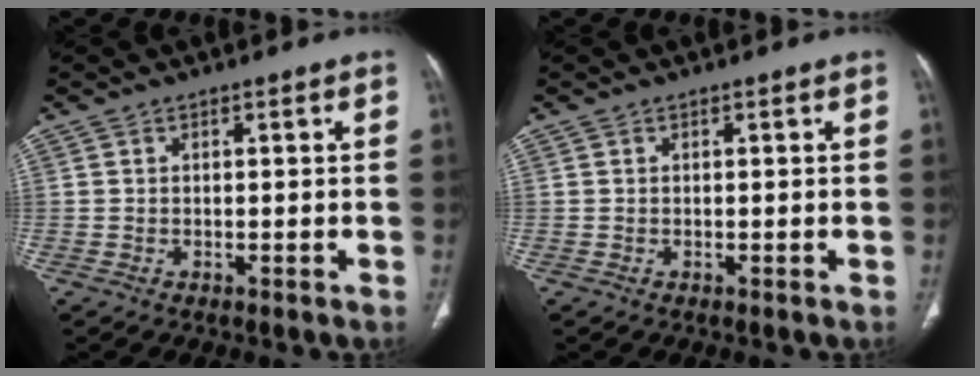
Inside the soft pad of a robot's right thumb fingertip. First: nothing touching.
{"total": 0.0}